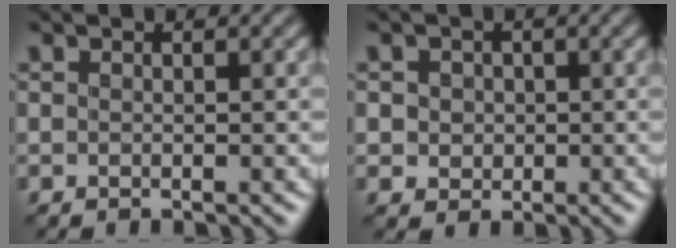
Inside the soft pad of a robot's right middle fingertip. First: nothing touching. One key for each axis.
{"total": 2.5, "fx": 0.5, "fy": 2.2, "fz": 1.0, "tx": -0.010, "ty": 0.010, "tz": 0.009}